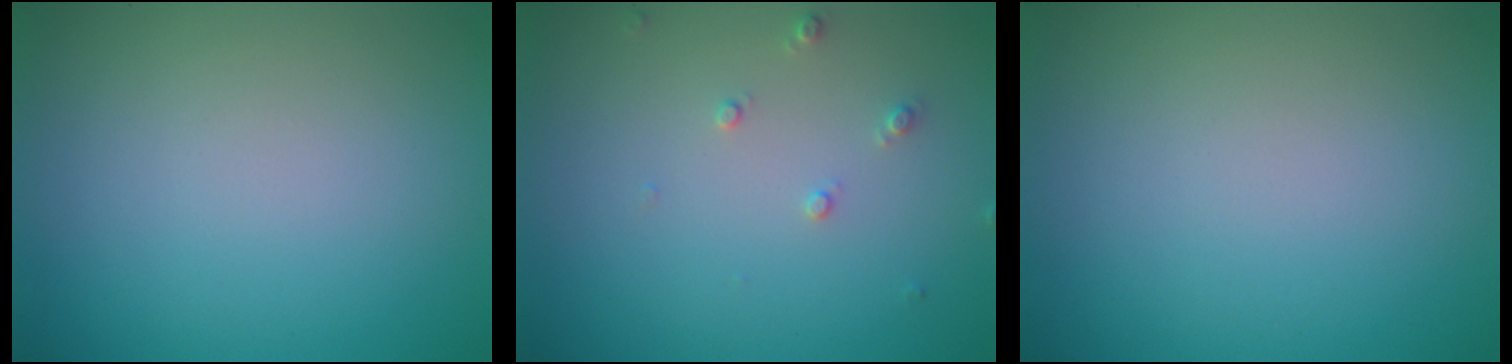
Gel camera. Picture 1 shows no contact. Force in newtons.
{"total": 1.1, "press": 1.1, "slide": 0.2}
{"total": 0.0}